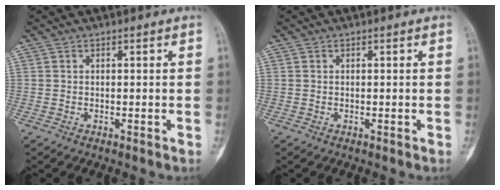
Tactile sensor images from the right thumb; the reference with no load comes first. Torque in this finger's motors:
{"motor_torque": [-0.29, 0.19, 0.18, -0.08, 0.04]}